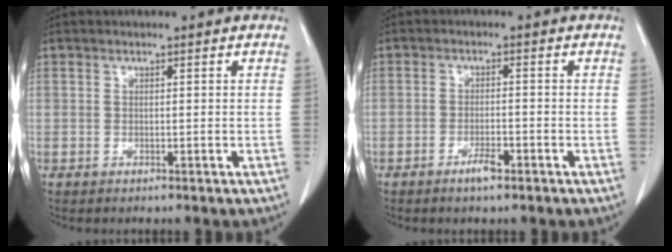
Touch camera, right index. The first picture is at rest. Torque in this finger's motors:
{"motor_torque": [0.20, -0.05, 0.08, 0.04]}